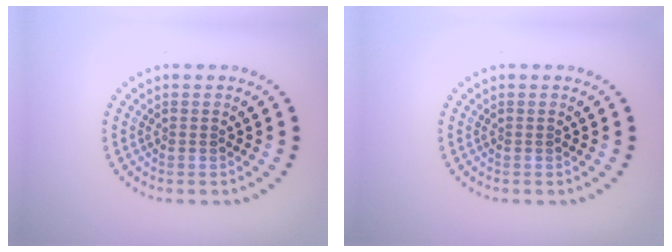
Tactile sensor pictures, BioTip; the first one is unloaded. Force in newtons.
{"total": 0.0}